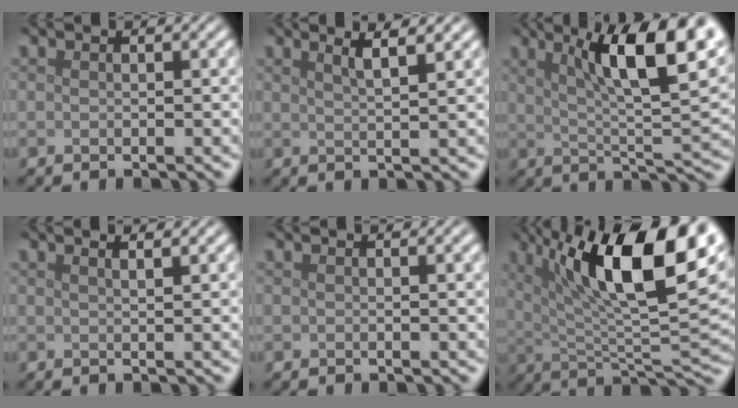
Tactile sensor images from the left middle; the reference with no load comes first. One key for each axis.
{"total": 3.5, "fx": 2.2, "fy": 1.0, "fz": 2.5, "tx": -0.013, "ty": 0.017, "tz": 0.009}
{"total": 11.7, "fx": 5.1, "fy": 3.1, "fz": 10.1, "tx": -0.131, "ty": 0.008, "tz": 0.080}
{"total": 2.6, "fx": 1.6, "fy": 1.0, "fz": 1.7, "tx": 0.001, "ty": 0.008, "tz": -0.006}
{"total": 1.1, "fx": 0.6, "fy": 0.3, "fz": 0.9, "tx": -0.006, "ty": 0.005, "tz": 0.008}
{"total": 14.2, "fx": 6.1, "fy": 4.1, "fz": 12.2, "tx": -0.187, "ty": 0.006, "tz": 0.101}